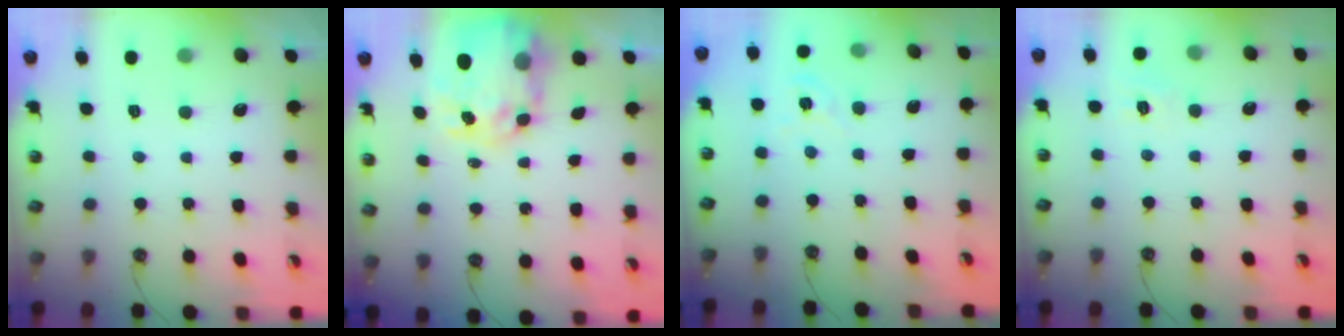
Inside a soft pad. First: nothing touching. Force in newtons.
{"total": 9.7, "press": 9.6, "slide": 0.9}
{"total": 1.9, "press": 1.8, "slide": 0.3}
{"total": 3.7, "press": 3.7, "slide": 0.5}